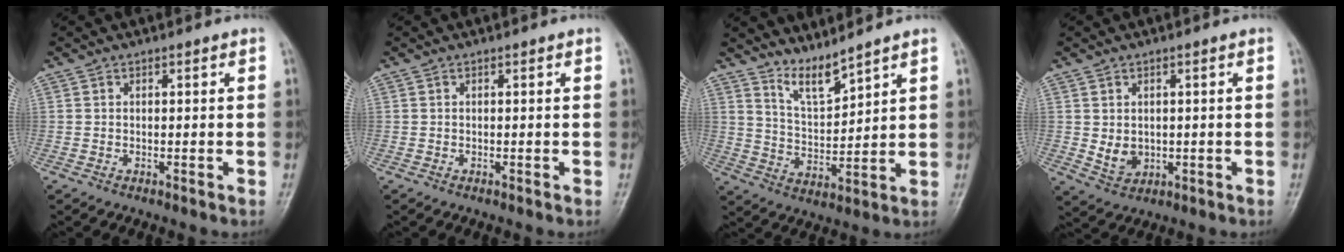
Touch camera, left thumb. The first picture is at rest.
{"total": 0.0}
{"total": 5.9, "force": [5.4, 0.7, 2.3], "torque": [-0.041, -0.056, 0.117]}
{"total": 4.0, "force": [0.2, 3.2, 2.3], "torque": [-0.027, -0.008, 0.017]}